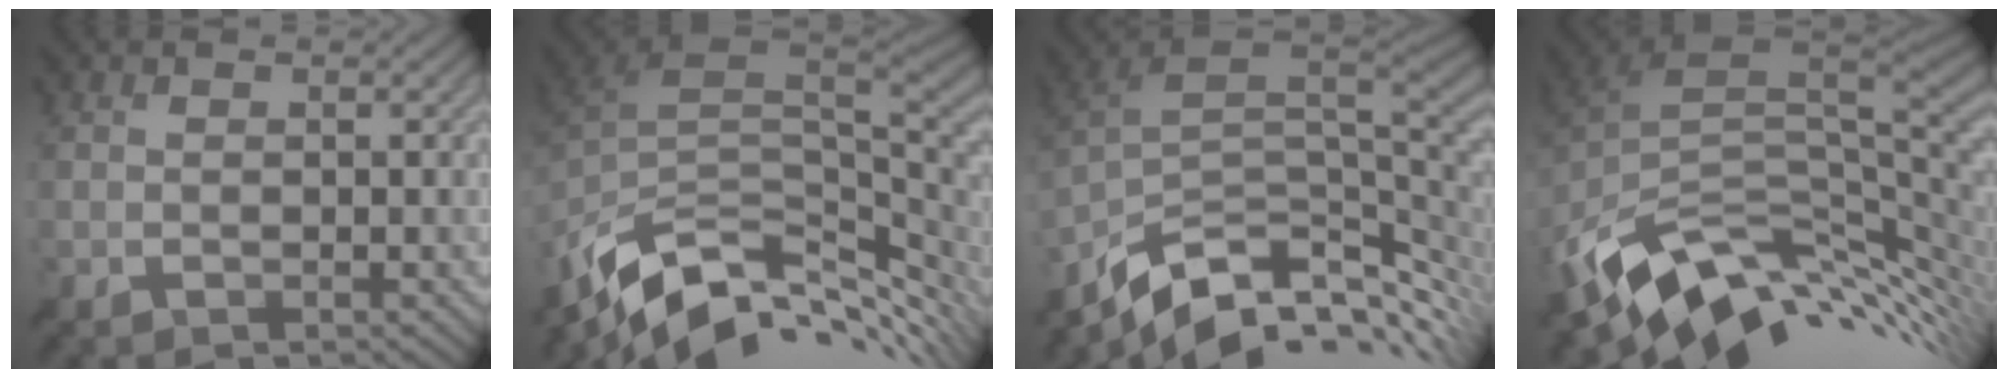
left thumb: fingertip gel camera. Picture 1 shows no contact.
{"total": 12.9, "force": [-4.8, 7.1, 9.6], "torque": [-0.217, -0.021, -0.079]}
{"total": 11.8, "force": [-5.8, 5.9, 8.3], "torque": [-0.185, -0.015, -0.093]}
{"total": 14.2, "force": [-2.9, 8.6, 10.9], "torque": [-0.236, -0.023, -0.039]}